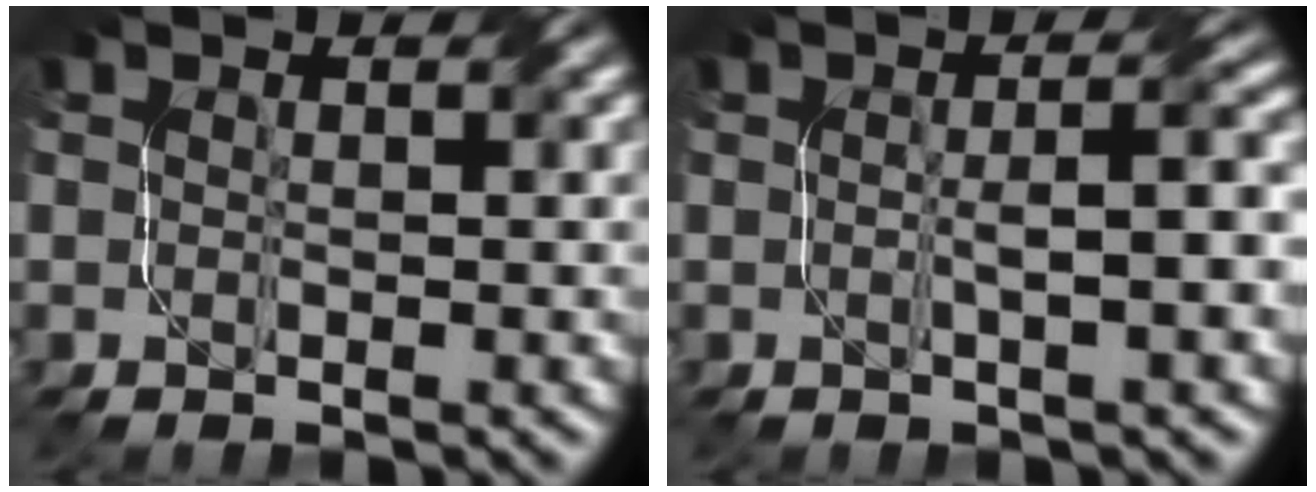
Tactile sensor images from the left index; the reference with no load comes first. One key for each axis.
{"total": 3.2, "fx": -0.2, "fy": 0.6, "fz": 3.1, "tx": -0.047, "ty": 0.008, "tz": -0.002}